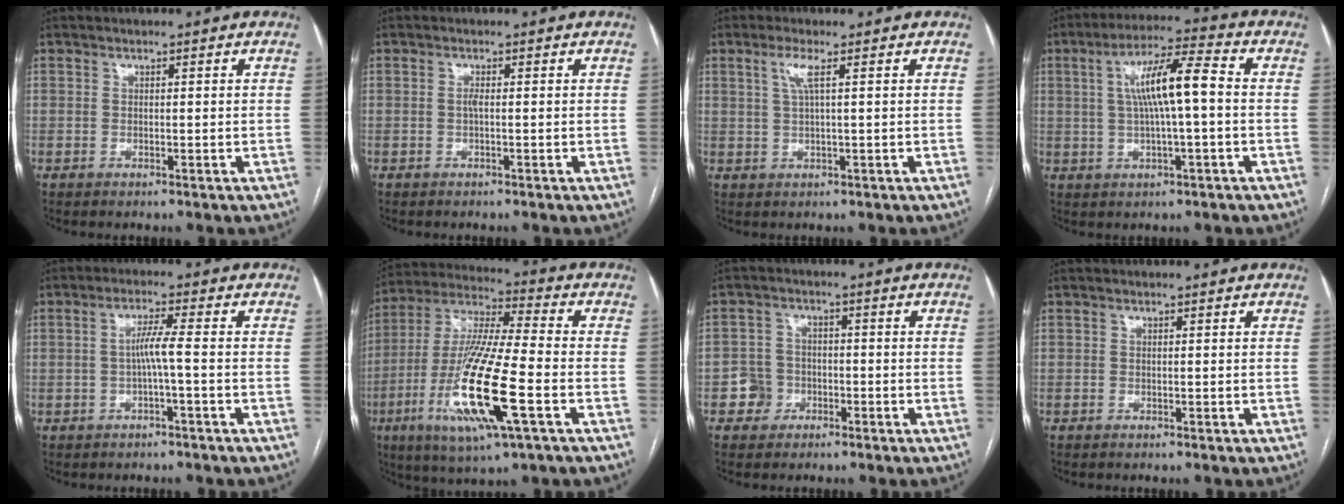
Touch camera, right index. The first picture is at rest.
{"total": 0.7, "force": [-0.3, 0.1, 0.7], "torque": [-0.016, 0.002, -0.007]}
{"total": 2.9, "force": [1.1, 0.0, 2.7], "torque": [-0.063, 0.004, 0.023]}
{"total": 10.0, "force": [0.7, 1.1, 9.9], "torque": [-0.180, 0.021, 0.011]}
{"total": 3.5, "force": [-0.8, -0.4, 3.4], "torque": [-0.062, 0.009, -0.010]}
{"total": 19.6, "force": [-6.3, 1.8, 18.5], "torque": [-0.389, -0.026, -0.115]}
{"total": 4.2, "force": [-2.0, 3.6, 0.5], "torque": [-0.004, 0.021, -0.033]}
{"total": 0.0}